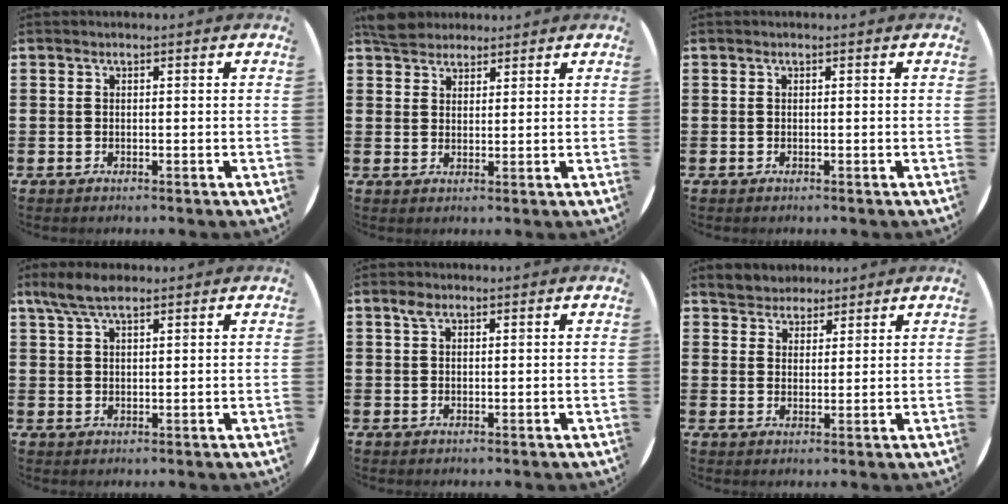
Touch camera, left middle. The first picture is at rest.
{"total": 3.9, "force": [3.6, 1.4, 0.5], "torque": [-0.012, -0.001, 0.070]}
{"total": 0.0}
{"total": 4.5, "force": [3.3, 1.5, 2.7], "torque": [-0.051, -0.001, 0.059]}
{"total": 1.6, "force": [0.9, 0.8, 0.9], "torque": [-0.013, 0.003, 0.015]}
{"total": 3.4, "force": [3.1, 1.2, -0.6], "torque": [0.001, -0.001, 0.059]}